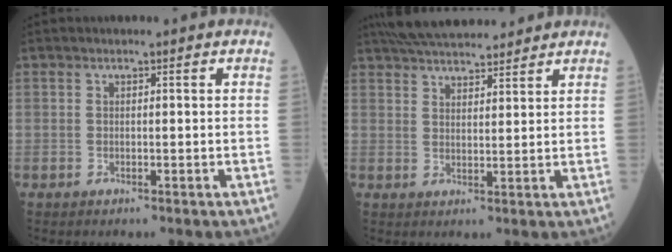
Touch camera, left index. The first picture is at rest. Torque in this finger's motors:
{"motor_torque": [-0.09, -0.47, 0.21, 0.09]}